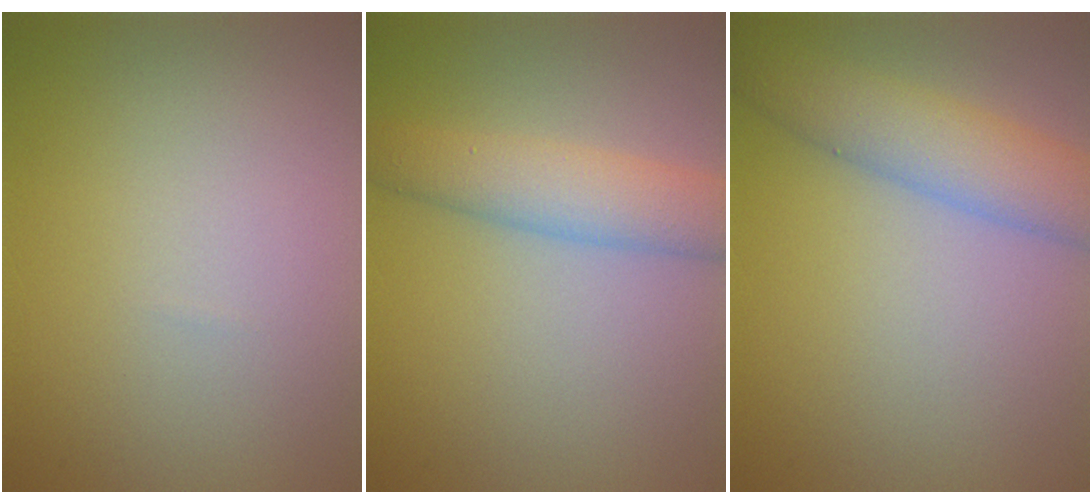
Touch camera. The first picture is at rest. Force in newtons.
{"total": 4.7, "press": 4.7, "slide": 0.1}
{"total": 5.6, "press": 5.6, "slide": 0.2}